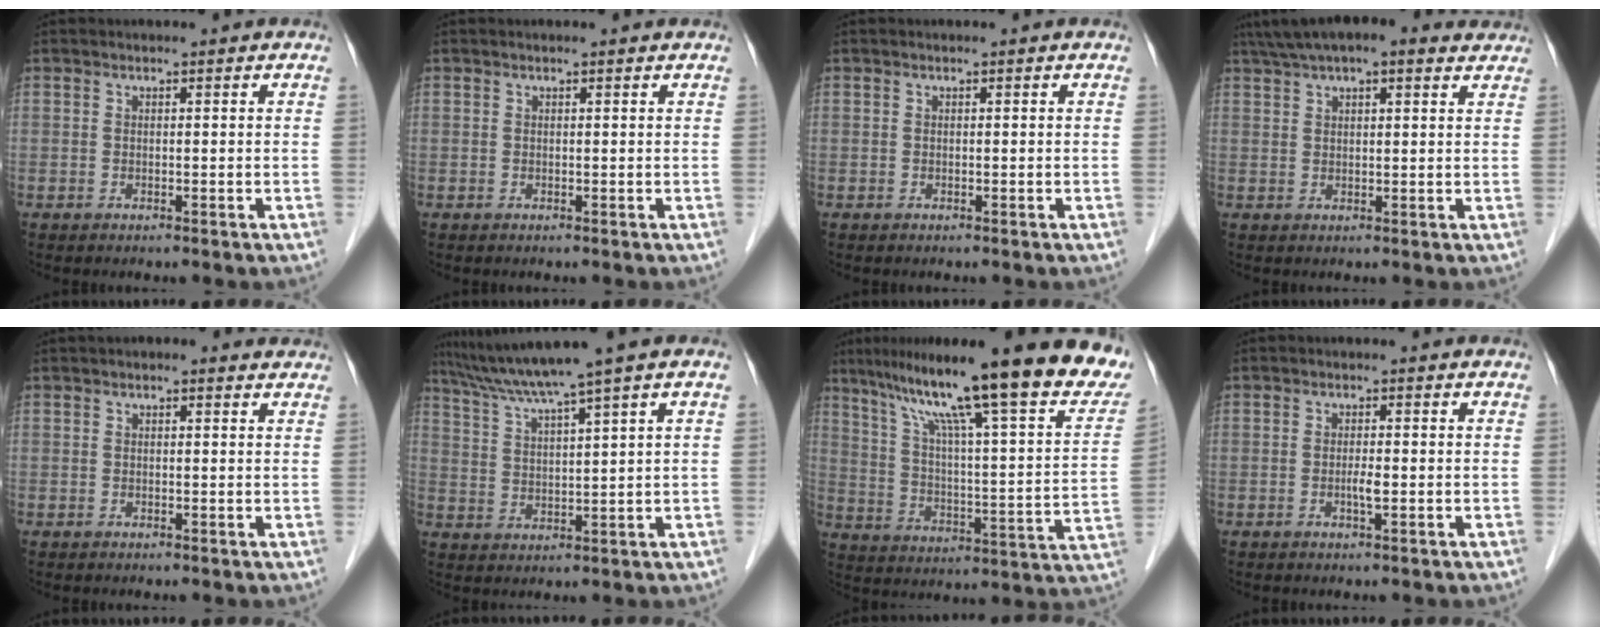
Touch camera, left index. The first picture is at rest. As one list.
[{"total": 0.6, "force": [0.5, 0.1, 0.2], "torque": [-0.010, 0.011, 0.006]}, {"total": 0.0}, {"total": 13.0, "force": [10.1, 3.7, 7.3], "torque": [-0.121, 0.057, 0.143]}, {"total": 2.2, "force": [1.6, 1.4, 0.7], "torque": [0.001, 0.024, 0.015]}, {"total": 9.0, "force": [6.8, -2.1, 5.4], "torque": [-0.097, 0.017, 0.123]}, {"total": 29.4, "force": [21.6, 2.5, 19.8], "torque": [-0.280, -0.006, 0.305]}, {"total": 1.5, "force": [-0.4, 0.1, 1.5], "torque": [-0.030, -0.001, -0.007]}]